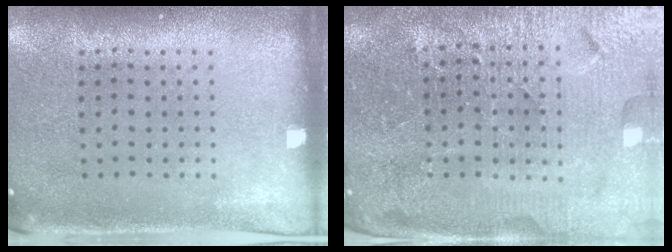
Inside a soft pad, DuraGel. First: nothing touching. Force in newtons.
{"total": 5.3, "press": 4.9, "slide": 2.1}